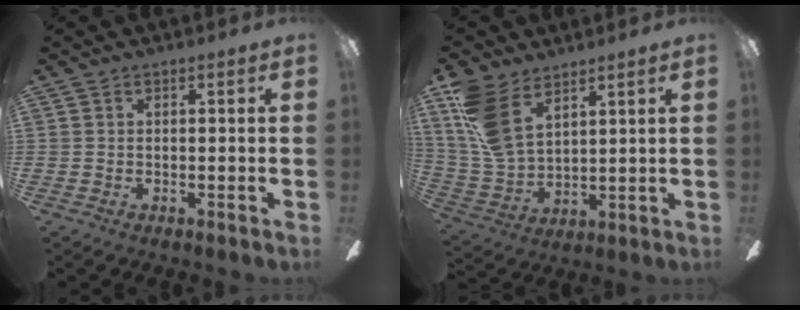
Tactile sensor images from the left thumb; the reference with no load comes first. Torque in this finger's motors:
{"motor_torque": [1.30, 0.62, 0.96, -1.02, 0.10]}